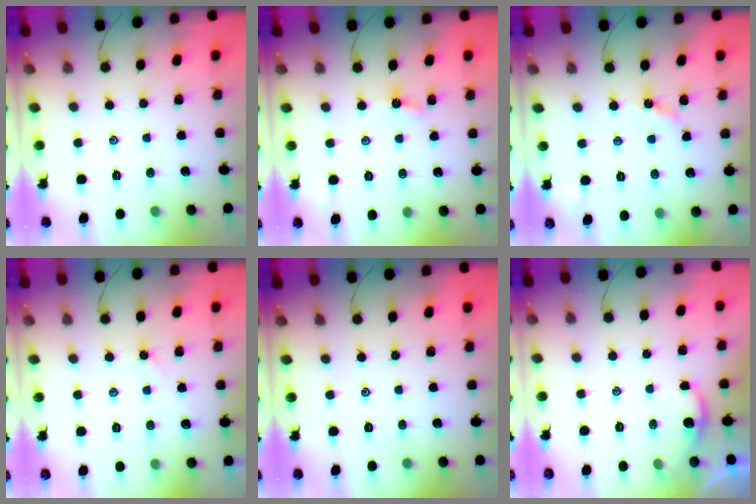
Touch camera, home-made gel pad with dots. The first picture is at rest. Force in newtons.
{"total": 4.6, "press": 4.5, "slide": 0.7}
{"total": 3.6, "press": 3.6, "slide": 0.3}
{"total": 1.9, "press": 1.9, "slide": 0.3}
{"total": 0.0}
{"total": 1.6, "press": 1.5, "slide": 0.2}